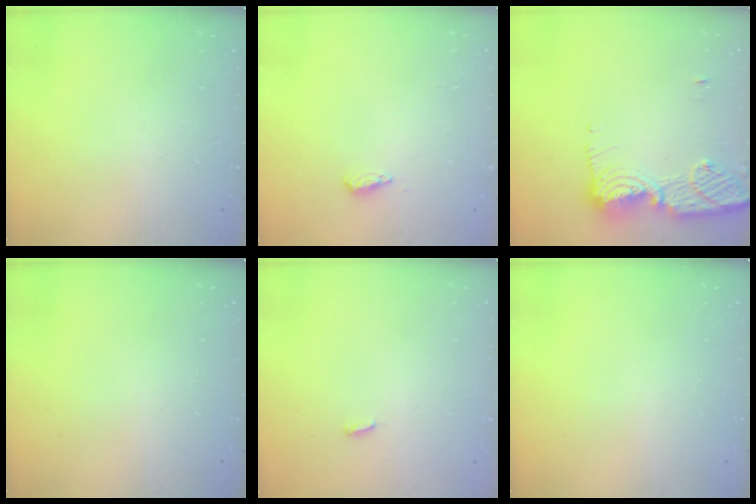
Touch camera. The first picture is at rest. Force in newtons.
{"total": 5.3, "press": 5.2, "slide": 1.1}
{"total": 12.0, "press": 12.0, "slide": 1.1}
{"total": 0.0}
{"total": 2.6, "press": 2.6, "slide": 0.2}
{"total": 0.0}